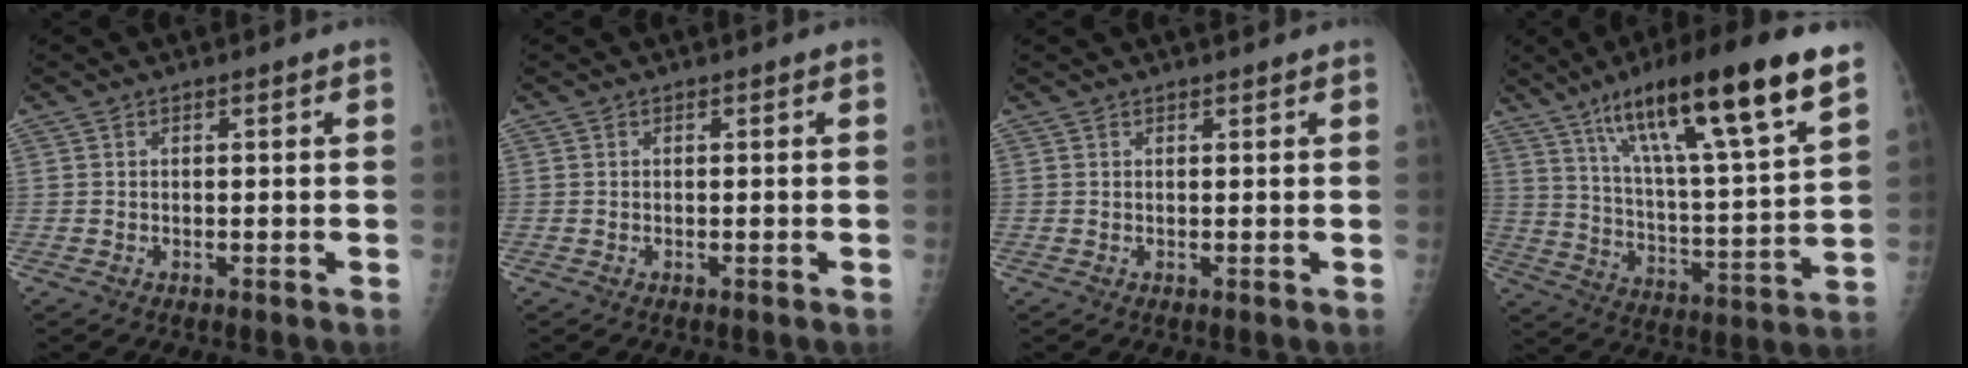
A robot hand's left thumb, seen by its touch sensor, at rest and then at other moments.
{"total": 0.0}
{"total": 1.3, "force": [1.1, 0.2, 0.6], "torque": [0.000, 0.005, 0.017]}
{"total": 24.4, "force": [14.6, 4.0, 19.1], "torque": [-0.298, -0.041, 0.244]}